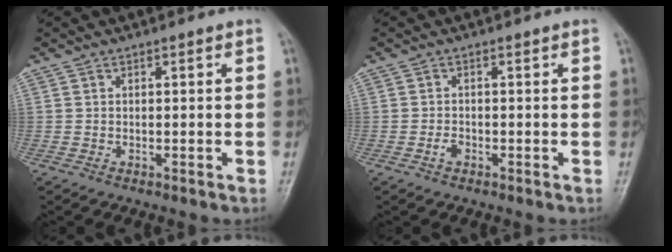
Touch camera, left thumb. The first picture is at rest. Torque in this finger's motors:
{"motor_torque": [-0.12, 0.12, 0.11, 0.07, 0.01]}